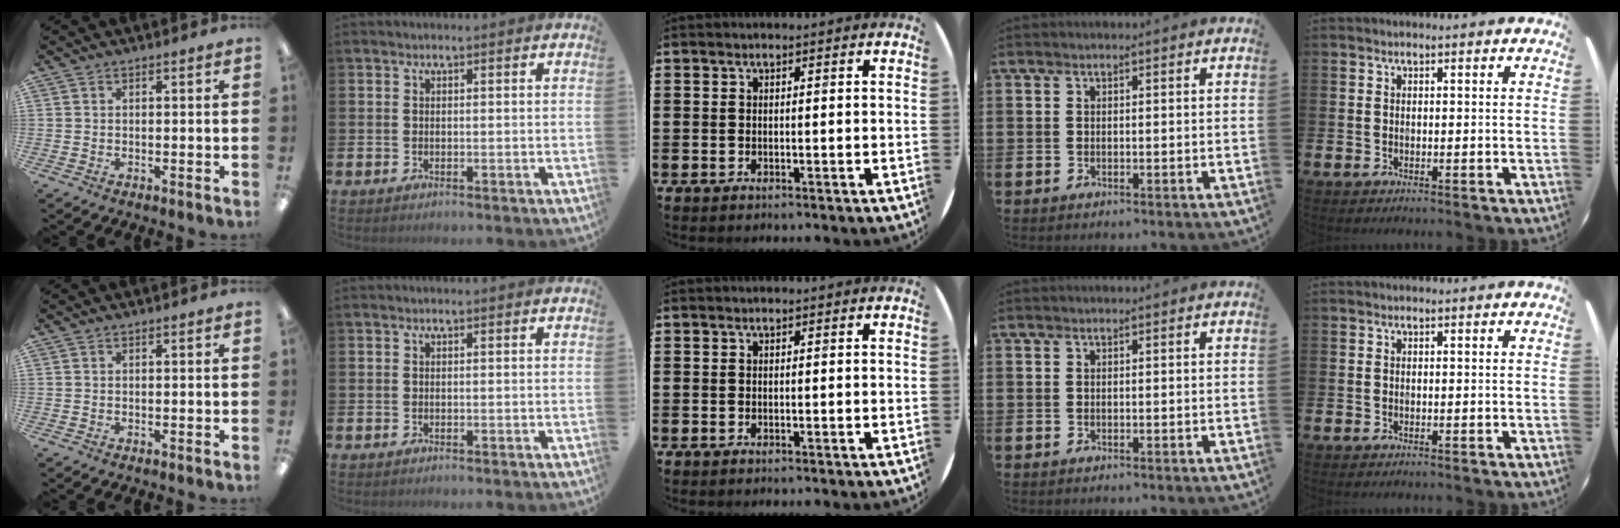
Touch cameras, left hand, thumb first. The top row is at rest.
{}